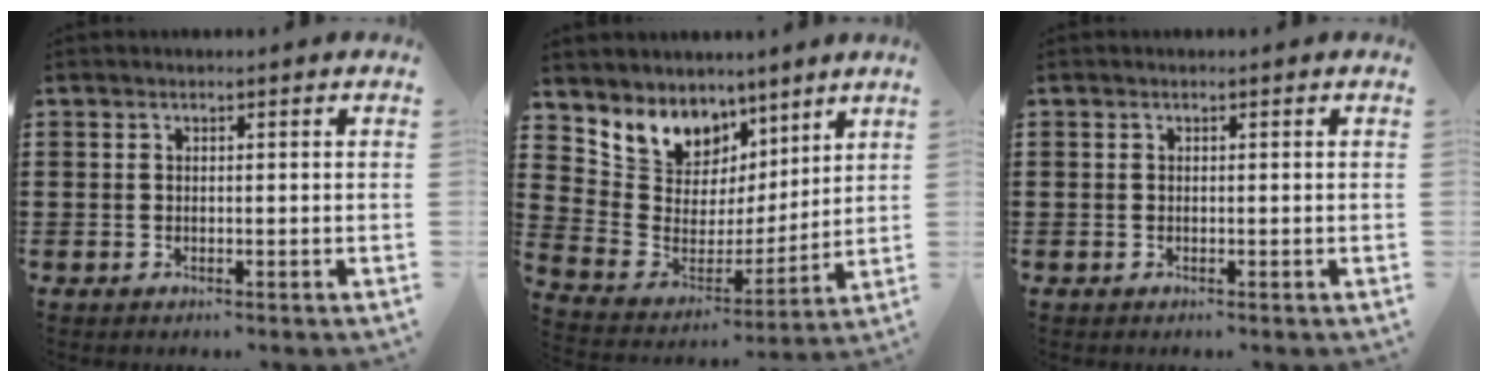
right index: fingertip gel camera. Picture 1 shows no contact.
{"total": 7.6, "force": [5.7, 5.1, 0.3], "torque": [-0.052, -0.056, 0.104]}
{"total": 0.0}